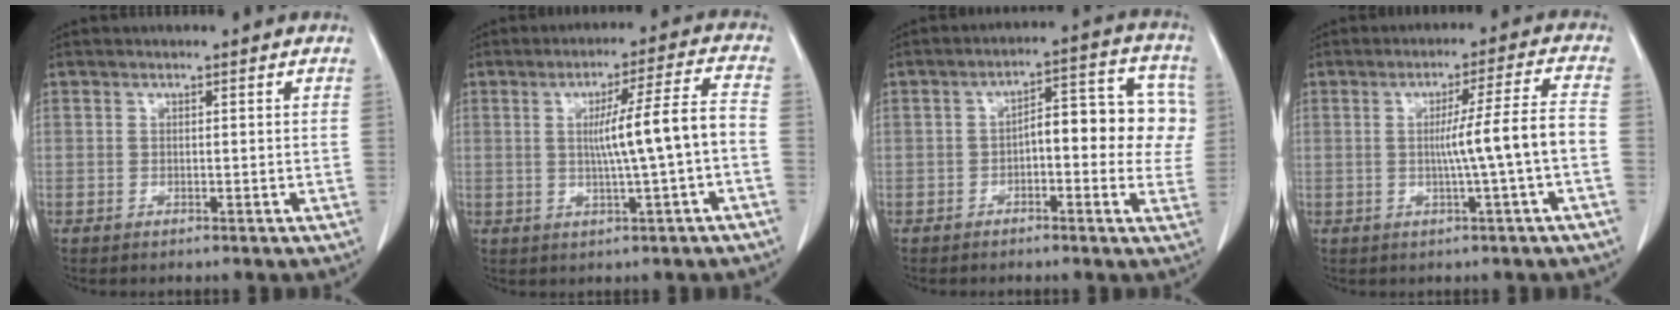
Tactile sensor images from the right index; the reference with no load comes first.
{"total": 9.0, "force": [-0.7, -0.7, 8.9], "torque": [-0.138, 0.006, -0.008]}
{"total": 11.8, "force": [0.5, 4.7, 10.8], "torque": [-0.134, 0.047, 0.008]}
{"total": 7.8, "force": [-1.2, -1.5, 7.6], "torque": [-0.116, 0.004, -0.015]}